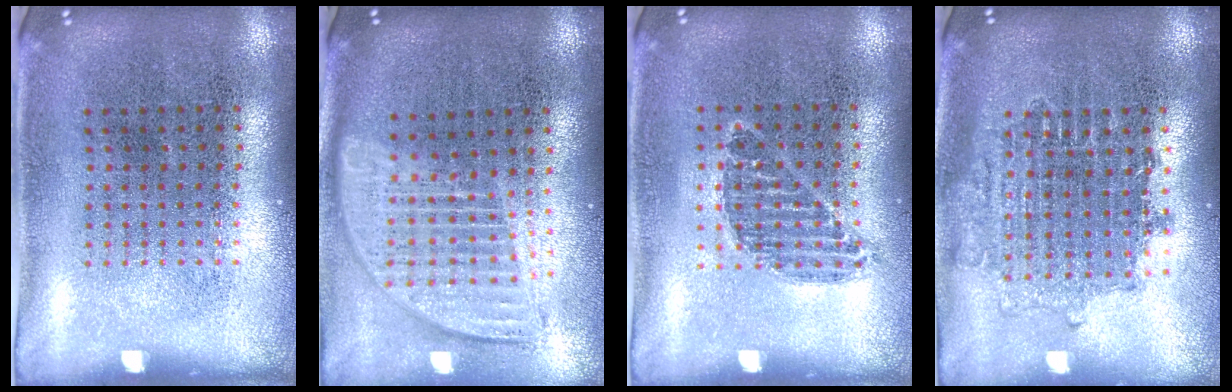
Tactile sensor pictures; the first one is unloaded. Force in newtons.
{"total": 1.8, "press": 1.5, "slide": 0.9}
{"total": 0.8, "press": 0.7, "slide": 0.4}
{"total": 1.6, "press": 1.3, "slide": 0.9}